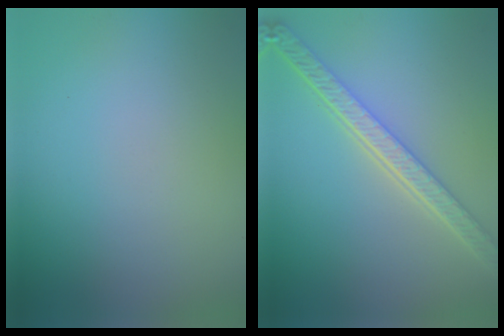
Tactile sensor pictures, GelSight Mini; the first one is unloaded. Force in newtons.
{"total": 5.3, "press": 4.1, "slide": 3.3}